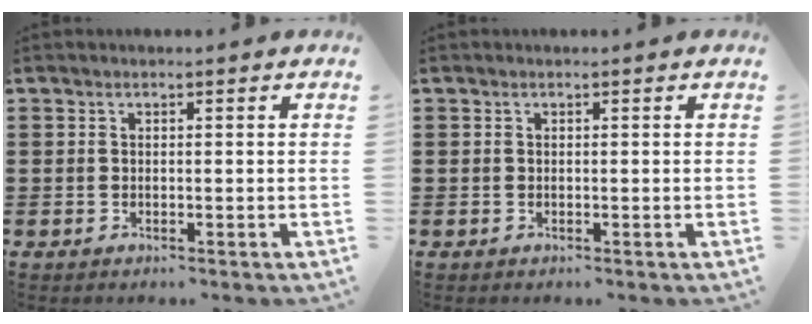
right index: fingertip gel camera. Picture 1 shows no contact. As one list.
[{"total": 0.0}]